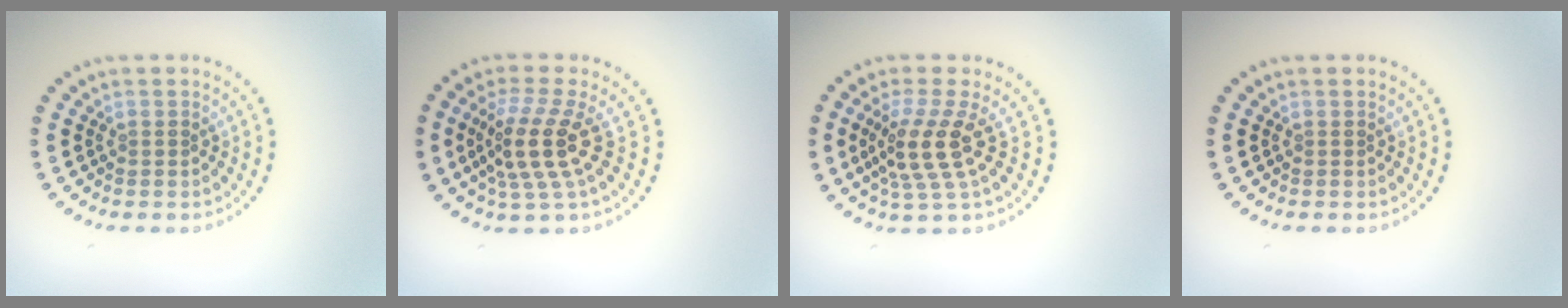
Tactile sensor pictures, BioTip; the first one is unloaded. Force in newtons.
{"total": 4.3, "press": 3.4, "slide": 2.7}
{"total": 4.1, "press": 3.0, "slide": 2.8}
{"total": 0.0}